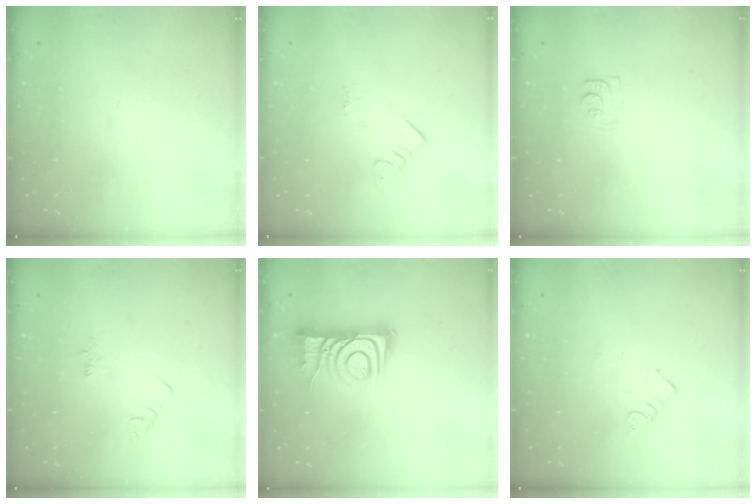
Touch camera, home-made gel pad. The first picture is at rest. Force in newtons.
{"total": 3.3, "press": 3.3, "slide": 0.4}
{"total": 3.7, "press": 3.6, "slide": 0.5}
{"total": 1.9, "press": 1.9, "slide": 0.3}
{"total": 10.4, "press": 10.4, "slide": 1.0}
{"total": 3.2, "press": 3.2, "slide": 0.3}